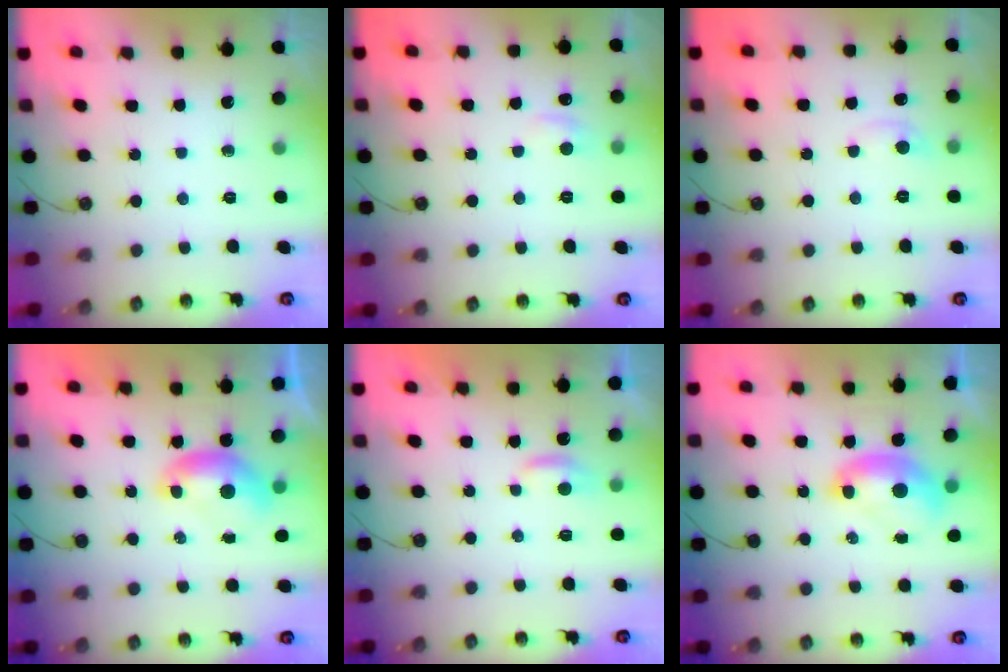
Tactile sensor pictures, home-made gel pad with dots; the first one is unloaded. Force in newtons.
{"total": 0.8, "press": 0.2, "slide": 0.8}
{"total": 0.6, "press": 0.0, "slide": 0.6}
{"total": 0.0}
{"total": 1.8, "press": 1.8, "slide": 0.4}
{"total": 2.0, "press": 2.0, "slide": 0.4}